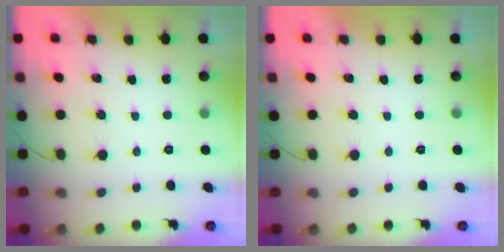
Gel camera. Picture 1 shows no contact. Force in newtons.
{"total": 0.0}